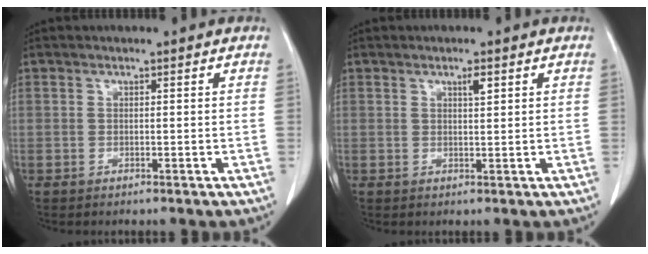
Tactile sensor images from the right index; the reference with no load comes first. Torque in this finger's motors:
{"motor_torque": [0.24, 0.06, 0.00, 0.01]}